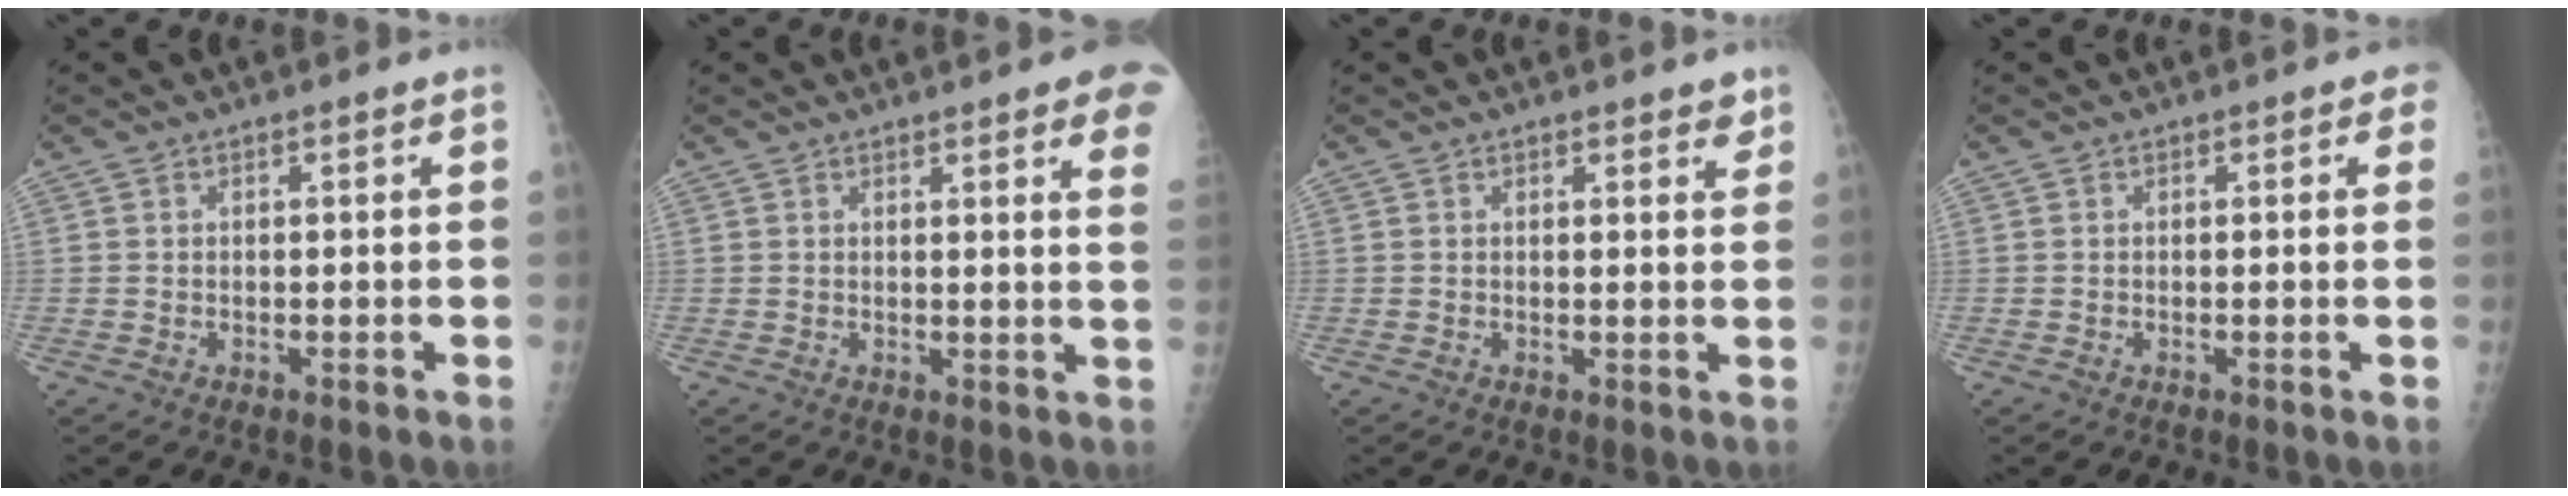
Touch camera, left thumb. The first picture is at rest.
{"total": 9.5, "force": [5.9, 1.3, 7.4], "torque": [-0.071, -0.011, 0.054]}
{"total": 2.8, "force": [2.1, 1.0, 1.6], "torque": [-0.005, -0.010, 0.023]}
{"total": 1.5, "force": [0.7, 0.8, 1.0], "torque": [0.006, 0.002, 0.001]}